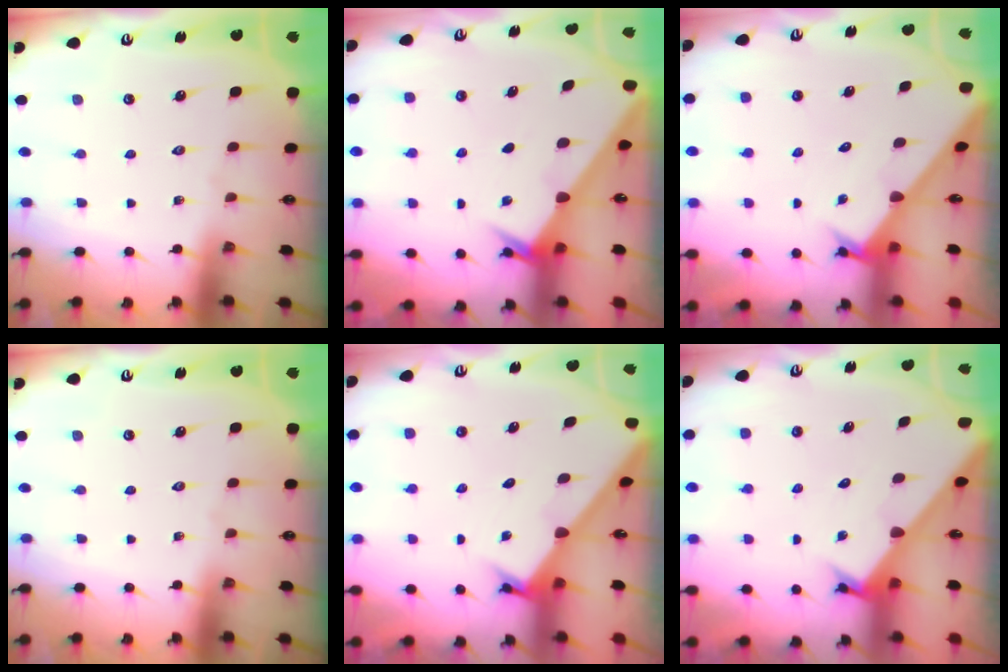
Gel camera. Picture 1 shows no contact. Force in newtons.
{"total": 2.4, "press": 2.4, "slide": 0.3}
{"total": 2.5, "press": 2.5, "slide": 0.2}
{"total": 0.0}
{"total": 2.0, "press": 2.0, "slide": 0.2}
{"total": 2.1, "press": 2.1, "slide": 0.2}